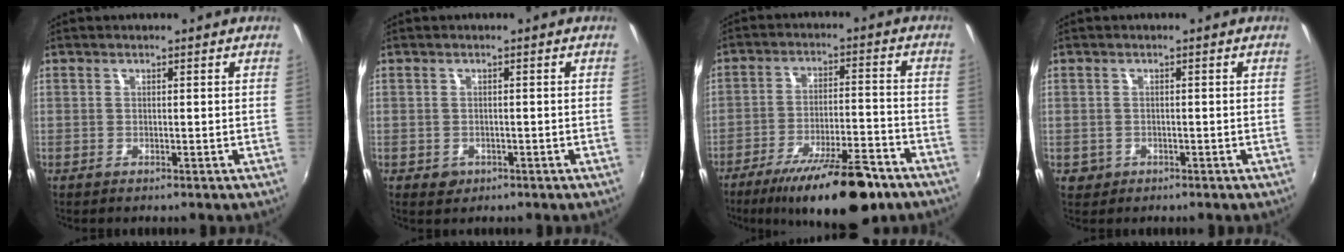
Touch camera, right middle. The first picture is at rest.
{"total": 2.0, "force": [-0.8, 1.7, 0.6], "torque": [-0.013, -0.004, -0.009]}
{"total": 17.1, "force": [-12.4, 4.4, 11.0], "torque": [-0.193, -0.018, -0.188]}
{"total": 2.2, "force": [-0.7, 2.0, 0.6], "torque": [-0.017, -0.005, -0.008]}